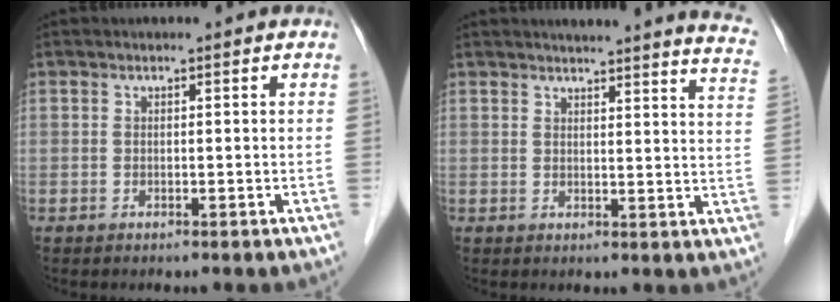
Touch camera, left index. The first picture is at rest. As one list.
[{"total": 15.7, "force": [14.6, 0.2, 5.9], "torque": [-0.063, -0.061, 0.147]}]